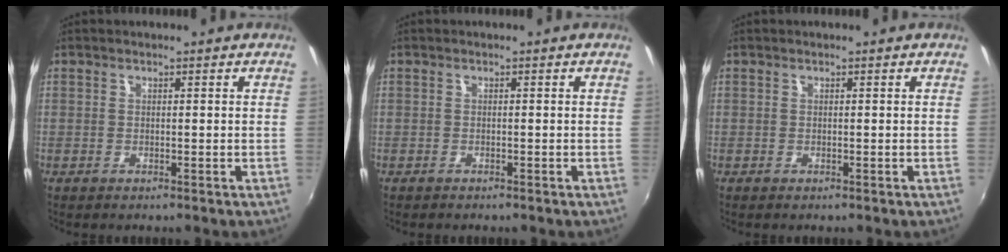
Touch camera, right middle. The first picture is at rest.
{"total": 0.6, "force": [-0.5, 0.2, 0.1], "torque": [-0.005, 0.000, -0.008]}
{"total": 0.0}